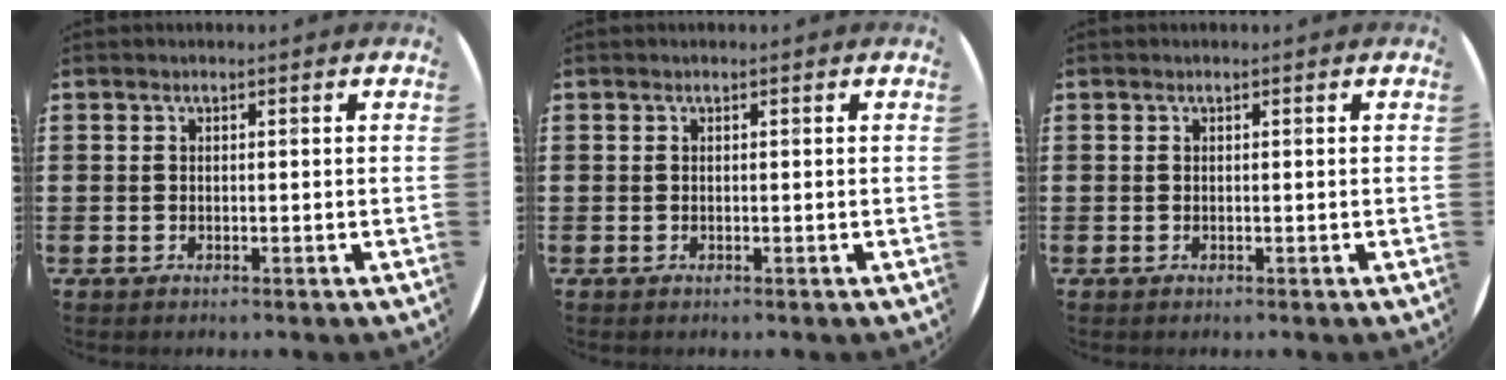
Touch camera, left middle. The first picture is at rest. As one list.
[{"total": 0.0}, {"total": 0.0}]